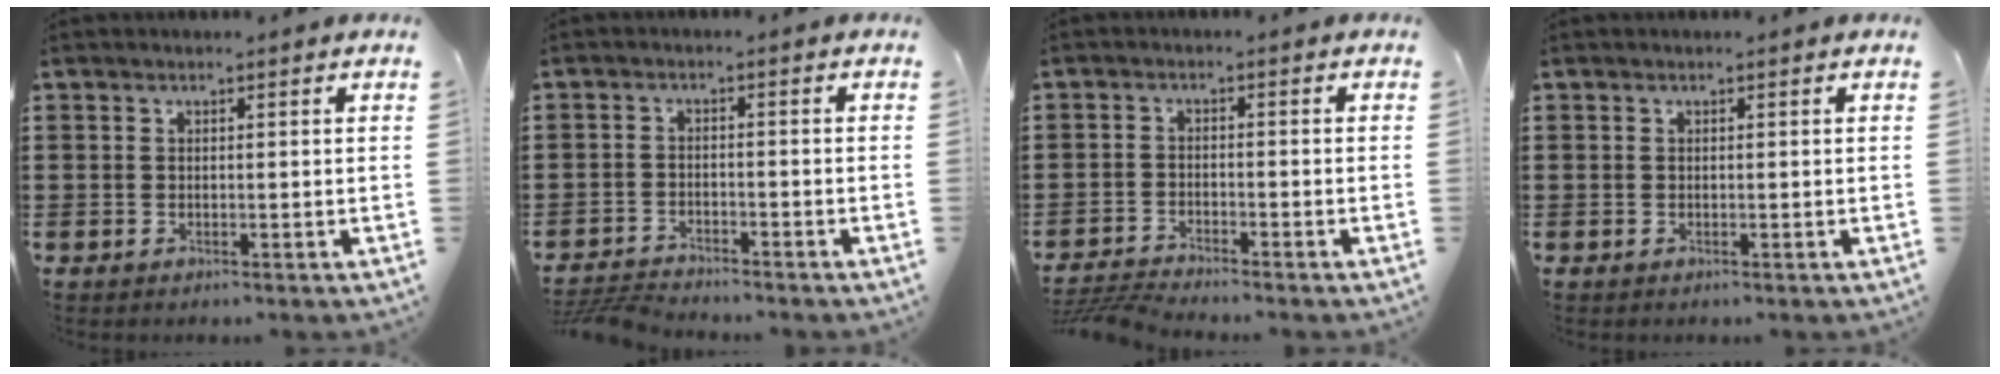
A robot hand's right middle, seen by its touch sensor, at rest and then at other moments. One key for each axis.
{"total": 3.8, "fx": -3.7, "fy": 0.3, "fz": 0.7, "tx": -0.026, "ty": -0.004, "tz": -0.082}
{"total": 3.5, "fx": -3.4, "fy": 0.0, "fz": 1.0, "tx": -0.030, "ty": -0.006, "tz": -0.074}
{"total": 0.0}